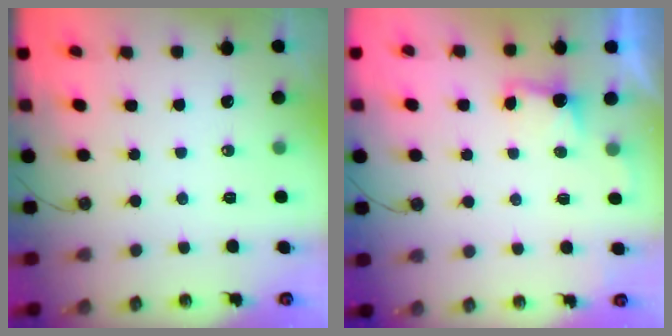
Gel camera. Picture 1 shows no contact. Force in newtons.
{"total": 1.4, "press": 1.0, "slide": 0.9}